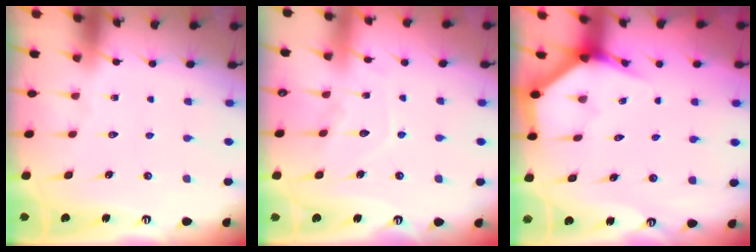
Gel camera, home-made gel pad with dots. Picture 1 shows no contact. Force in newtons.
{"total": 7.3, "press": 7.2, "slide": 0.7}
{"total": 3.9, "press": 3.9, "slide": 0.3}